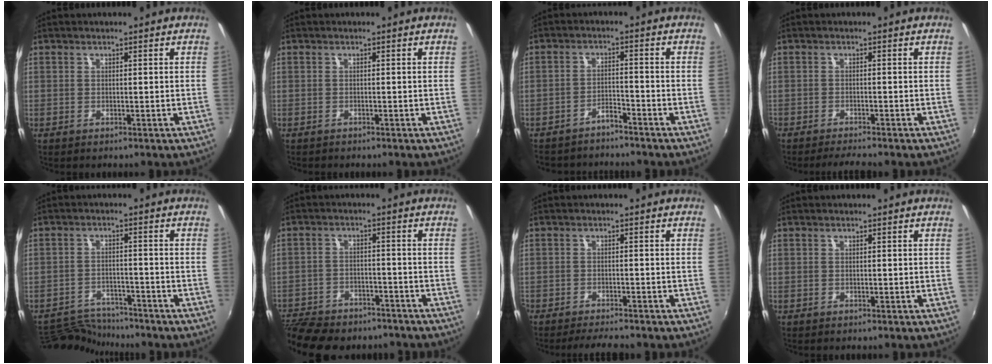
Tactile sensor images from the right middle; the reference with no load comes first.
{"total": 0.6, "force": [-0.5, 0.2, 0.0], "torque": [-0.001, -0.003, -0.010]}
{"total": 5.4, "force": [-5.0, 1.3, 1.5], "torque": [-0.041, 0.003, -0.078]}
{"total": 3.6, "force": [-3.3, 0.0, 1.4], "torque": [-0.036, -0.006, -0.056]}
{"total": 8.1, "force": [-8.0, 1.4, 0.6], "torque": [-0.035, 0.006, -0.138]}
{"total": 15.5, "force": [-12.8, 6.5, 6.1], "torque": [-0.153, -0.015, -0.196]}
{"total": 5.0, "force": [-4.5, 0.6, 2.0], "torque": [-0.051, -0.007, -0.071]}
{"total": 0.0}